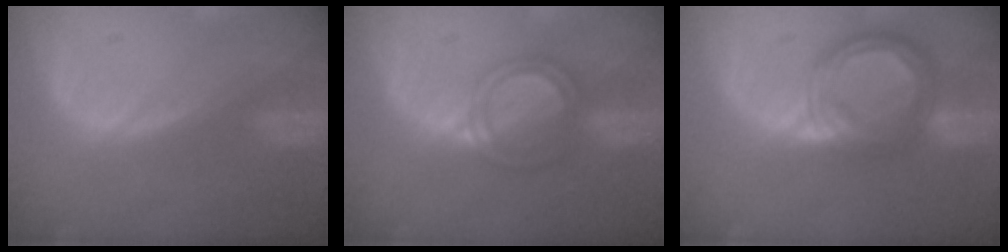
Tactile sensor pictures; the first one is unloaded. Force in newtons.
{"total": 5.1, "press": 4.7, "slide": 2.1}
{"total": 8.5, "press": 8.5, "slide": 0.7}